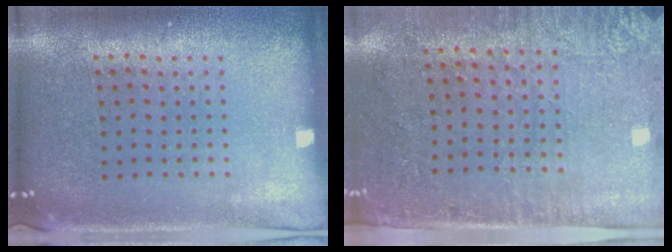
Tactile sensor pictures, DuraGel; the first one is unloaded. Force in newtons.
{"total": 2.9, "press": 2.5, "slide": 1.5}